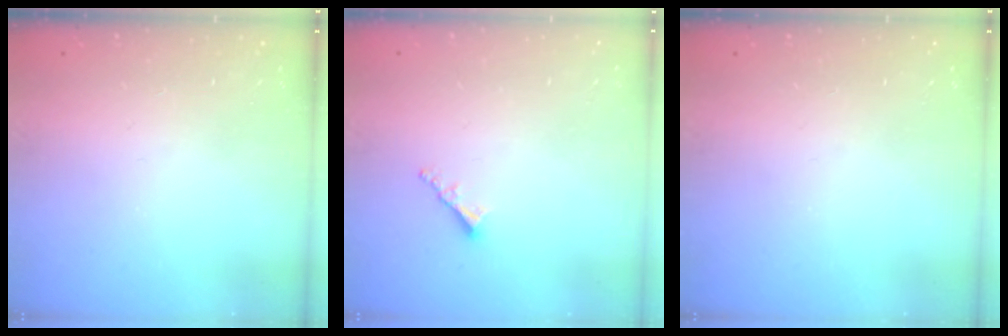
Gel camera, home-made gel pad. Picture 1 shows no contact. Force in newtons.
{"total": 2.0, "press": 2.0, "slide": 0.5}
{"total": 0.0}